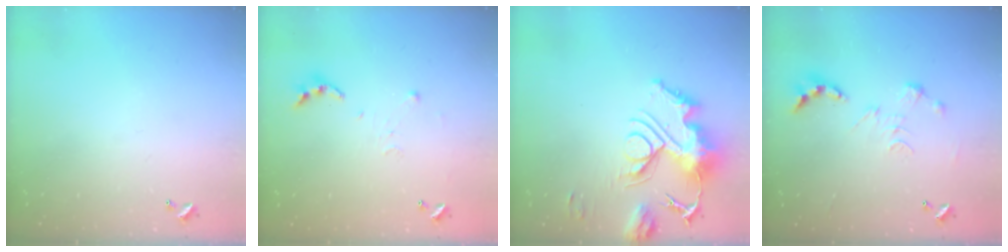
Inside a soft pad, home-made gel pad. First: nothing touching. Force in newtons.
{"total": 4.9, "press": 4.8, "slide": 0.5}
{"total": 15.1, "press": 15.0, "slide": 1.8}
{"total": 0.0}